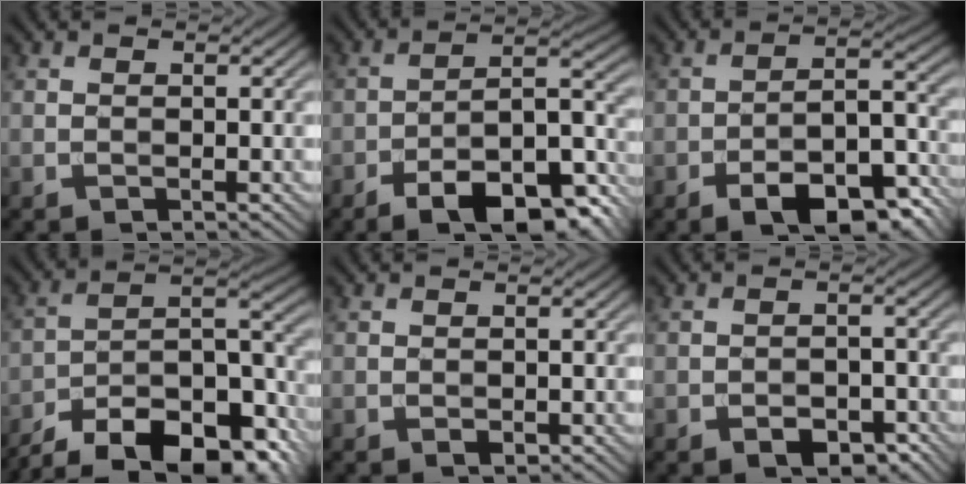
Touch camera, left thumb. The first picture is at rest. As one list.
[{"total": 14.4, "force": [-9.9, 4.4, 9.4], "torque": [-0.144, 0.002, -0.157]}, {"total": 11.4, "force": [-7.0, 4.2, 8.0], "torque": [-0.118, 0.003, -0.114]}, {"total": 16.9, "force": [-13.2, 5.6, 9.1], "torque": [-0.169, -0.003, -0.204]}, {"total": 0.7, "force": [-0.2, 0.4, 0.5], "torque": [-0.004, 0.000, -0.001]}, {"total": 4.0, "force": [-2.2, 2.3, 2.4], "torque": [-0.032, -0.002, -0.032]}]